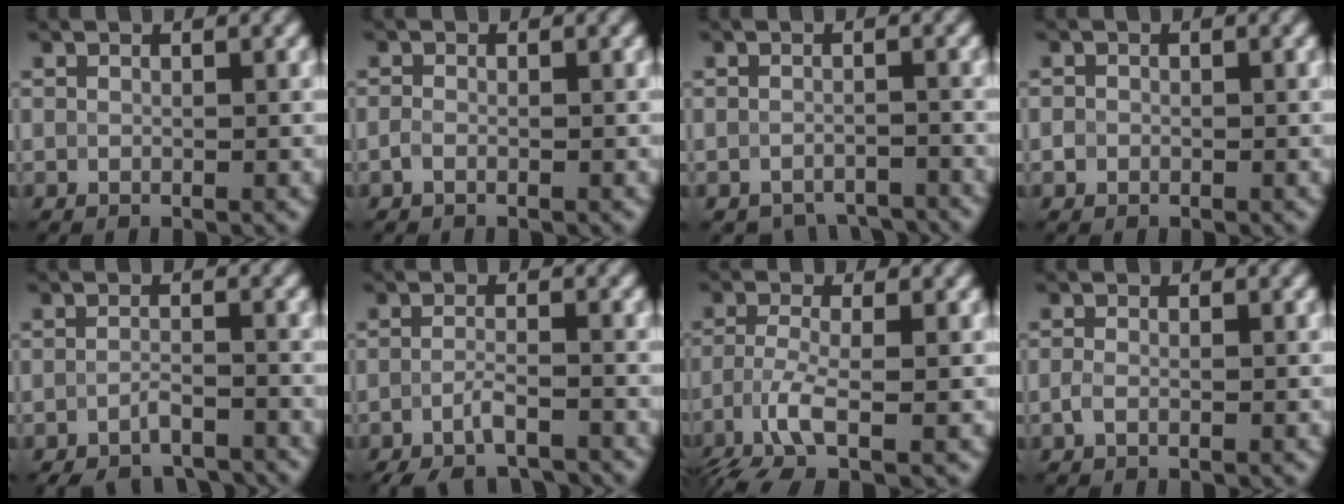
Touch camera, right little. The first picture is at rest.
{"total": 0.8, "force": [-0.5, 0.3, 0.5], "torque": [-0.012, -0.001, -0.013]}
{"total": 3.4, "force": [-3.2, 1.1, 0.5], "torque": [-0.002, -0.010, -0.045]}
{"total": 0.7, "force": [-0.3, 0.6, 0.1], "torque": [0.002, -0.003, -0.007]}
{"total": 3.5, "force": [-2.8, 1.2, 1.7], "torque": [-0.028, -0.007, -0.046]}
{"total": 4.3, "force": [-3.3, 1.2, 2.6], "torque": [-0.048, -0.009, -0.060]}
{"total": 4.3, "force": [-1.9, 1.1, 3.7], "torque": [-0.079, -0.004, -0.045]}
{"total": 1.0, "force": [-0.5, 0.4, 0.7], "torque": [-0.020, 0.000, -0.014]}